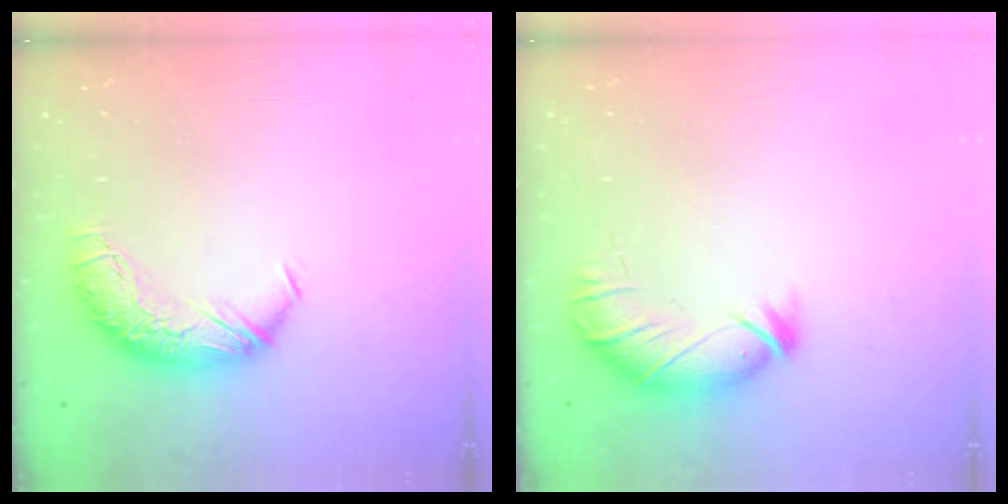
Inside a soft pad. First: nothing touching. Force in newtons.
{"total": 3.8, "press": 3.7, "slide": 0.8}